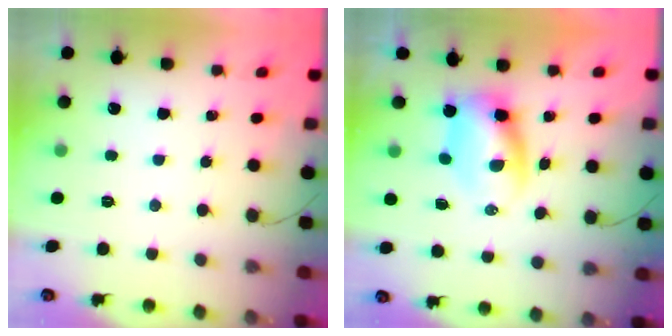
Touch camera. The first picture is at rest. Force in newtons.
{"total": 4.8, "press": 4.7, "slide": 1.1}